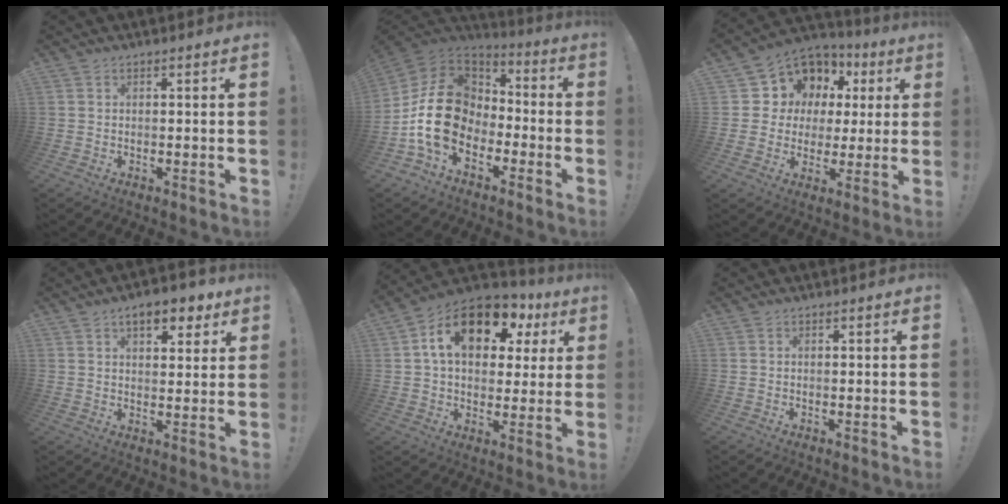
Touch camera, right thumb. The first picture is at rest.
{"total": 19.5, "force": [-4.3, 14.0, 12.9], "torque": [-0.239, 0.034, -0.064]}
{"total": 9.7, "force": [3.8, 8.7, 2.2], "torque": [-0.034, -0.033, 0.083]}
{"total": 8.4, "force": [4.9, 3.9, 5.6], "torque": [-0.069, -0.017, 0.083]}
{"total": 17.8, "force": [7.7, 10.5, 12.1], "torque": [-0.207, -0.023, 0.136]}
{"total": 0.0}